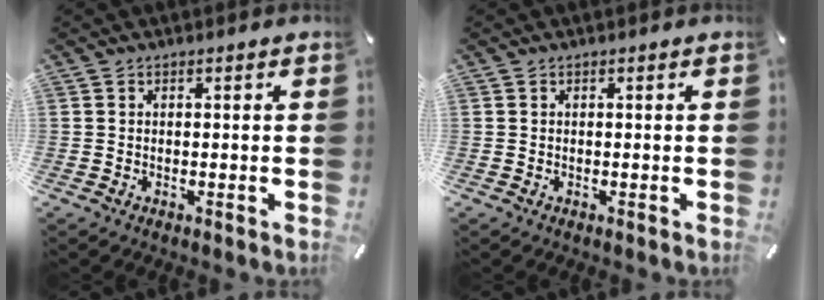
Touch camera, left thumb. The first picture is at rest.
{"total": 0.0}